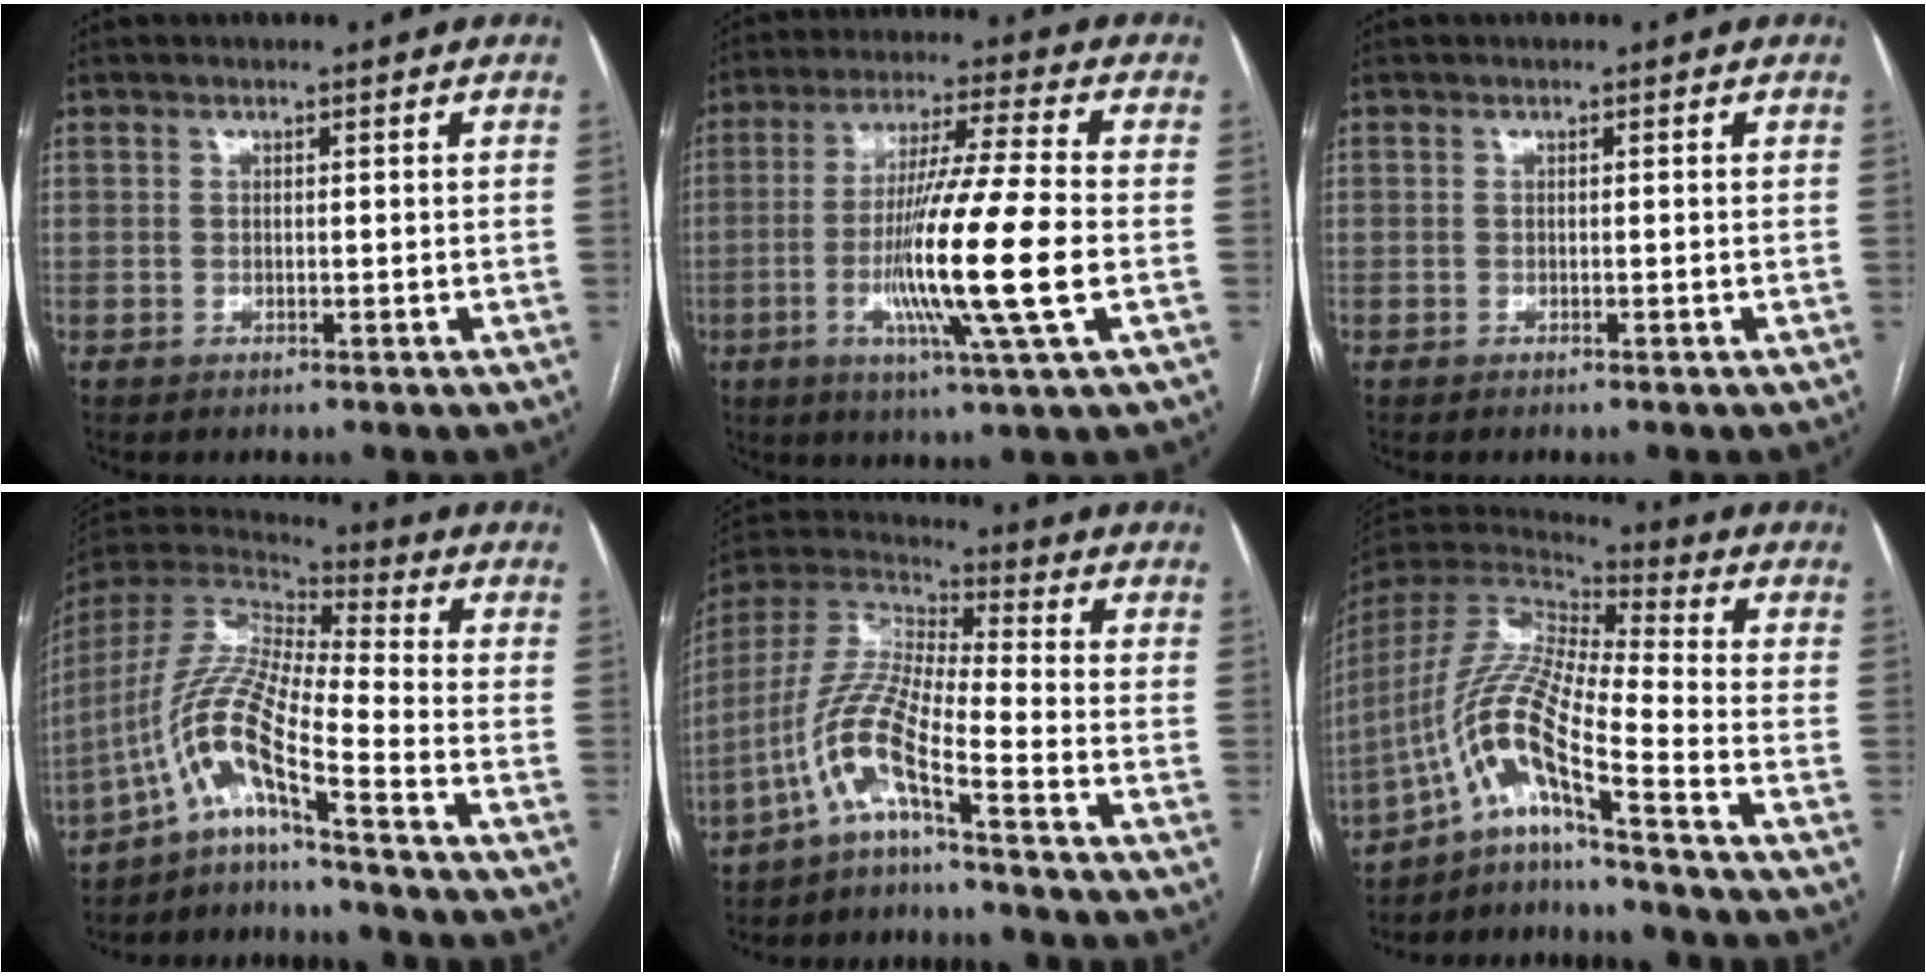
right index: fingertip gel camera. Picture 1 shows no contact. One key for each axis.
{"total": 15.6, "fx": -3.1, "fy": -1.1, "fz": 15.2, "tx": -0.285, "ty": -0.018, "tz": -0.066}
{"total": 0.0}
{"total": 12.1, "fx": -7.6, "fy": -1.0, "fz": 9.4, "tx": -0.203, "ty": 0.008, "tz": -0.144}
{"total": 9.4, "fx": -5.5, "fy": 0.0, "fz": 7.7, "tx": -0.179, "ty": 0.006, "tz": -0.116}
{"total": 13.4, "fx": -8.4, "fy": -1.2, "fz": 10.3, "tx": -0.215, "ty": 0.008, "tz": -0.157}